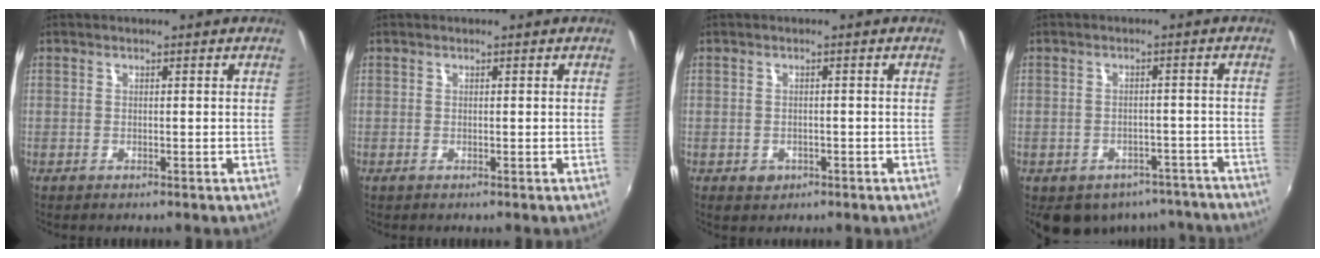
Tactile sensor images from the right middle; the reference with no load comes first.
{"total": 0.0}
{"total": 2.5, "force": [-0.9, 2.1, 0.8], "torque": [-0.019, -0.004, -0.010]}
{"total": 14.5, "force": [-10.7, 8.3, 5.0], "torque": [-0.105, 0.007, -0.117]}